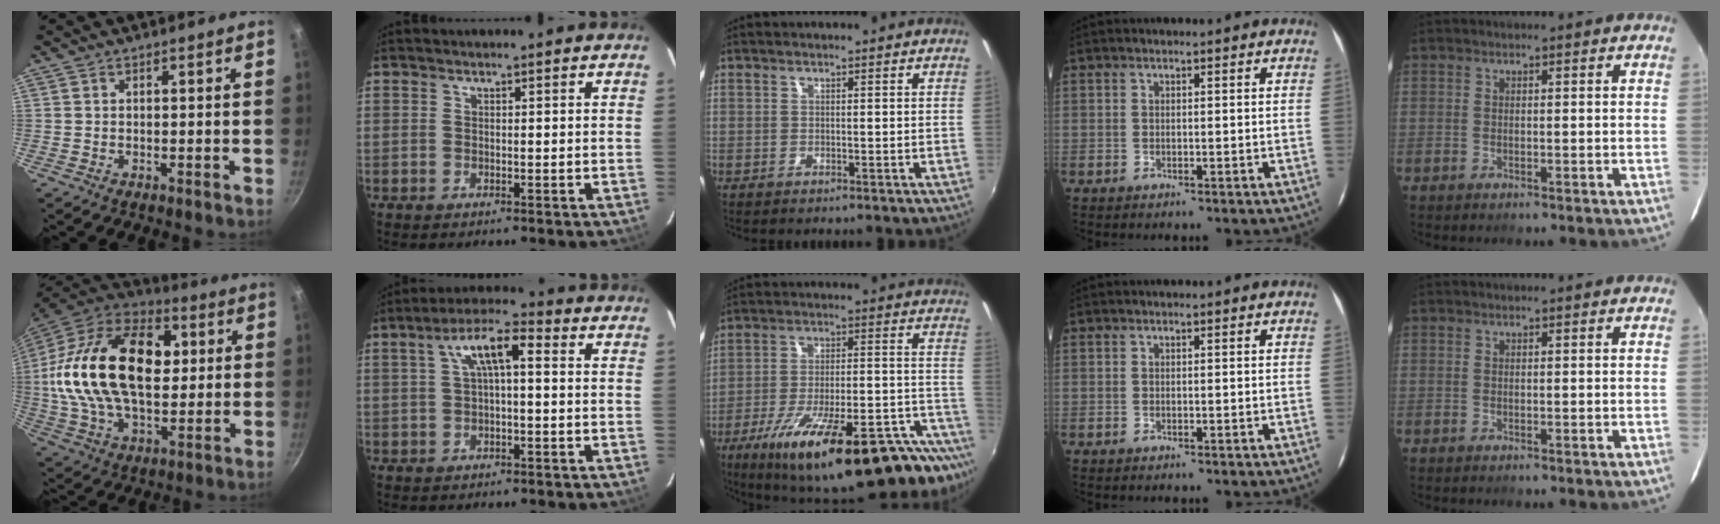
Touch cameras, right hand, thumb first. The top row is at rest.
{"thumb": {"total": 29.5, "force": [3.8, 17.7, 23.3], "torque": [-0.414, 0.025, 0.051]}, "index": {"total": 7.1, "force": [1.1, 2.2, 6.6], "torque": [-0.126, 0.024, 0.022]}, "middle": {"total": 29.6, "force": [-21.6, 4.8, 19.8], "torque": [-0.273, -0.046, -0.308]}}